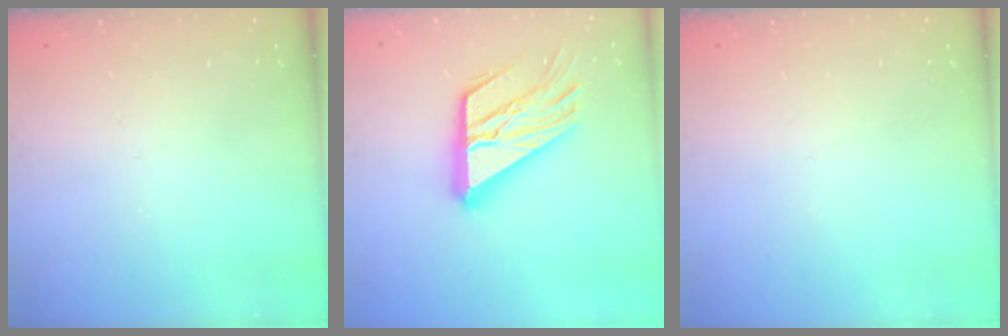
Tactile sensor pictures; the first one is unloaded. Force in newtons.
{"total": 20.1, "press": 20.0, "slide": 2.1}
{"total": 0.0}